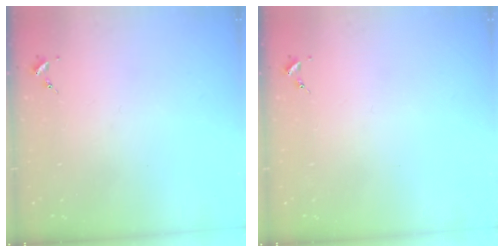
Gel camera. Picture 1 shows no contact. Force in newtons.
{"total": 0.0}